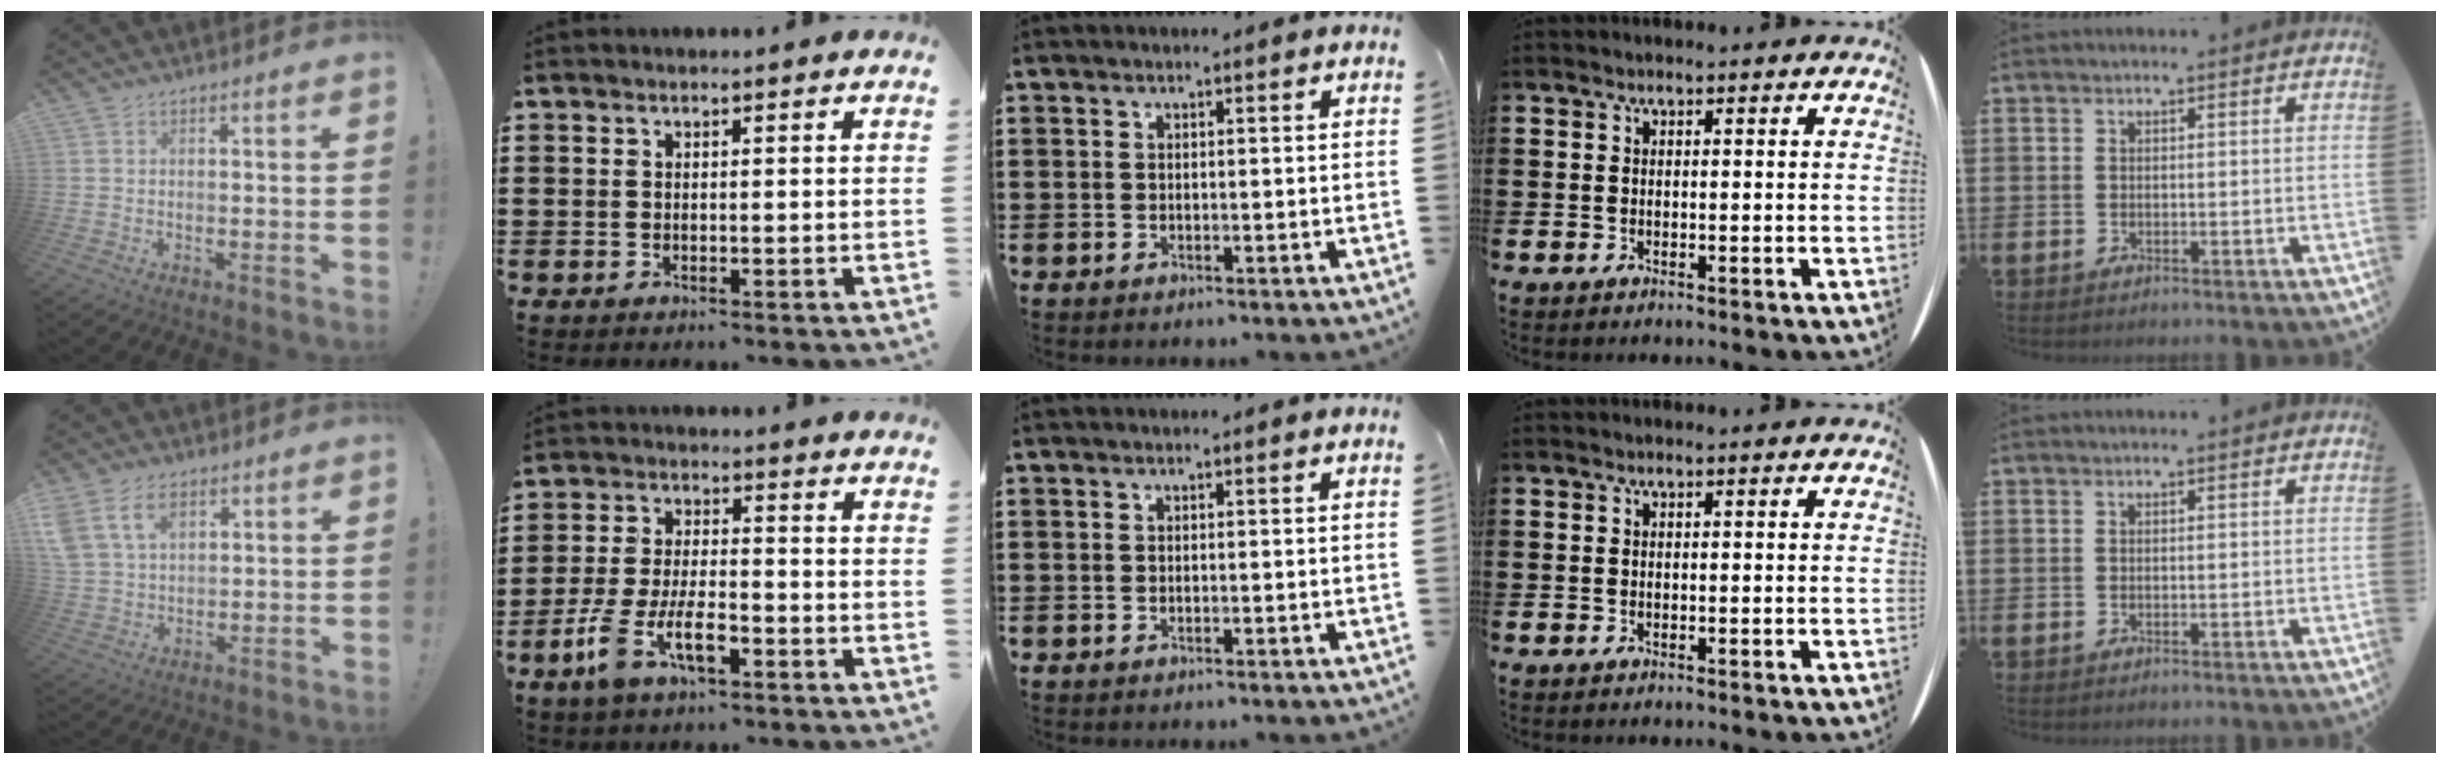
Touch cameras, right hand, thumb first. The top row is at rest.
{"thumb": {"total": 10.4, "force": [5.2, 6.8, 6.0], "torque": [-0.113, -0.012, 0.104]}, "index": {"total": 8.3, "force": [-4.2, 3.1, 6.5], "torque": [-0.152, -0.009, -0.081]}}